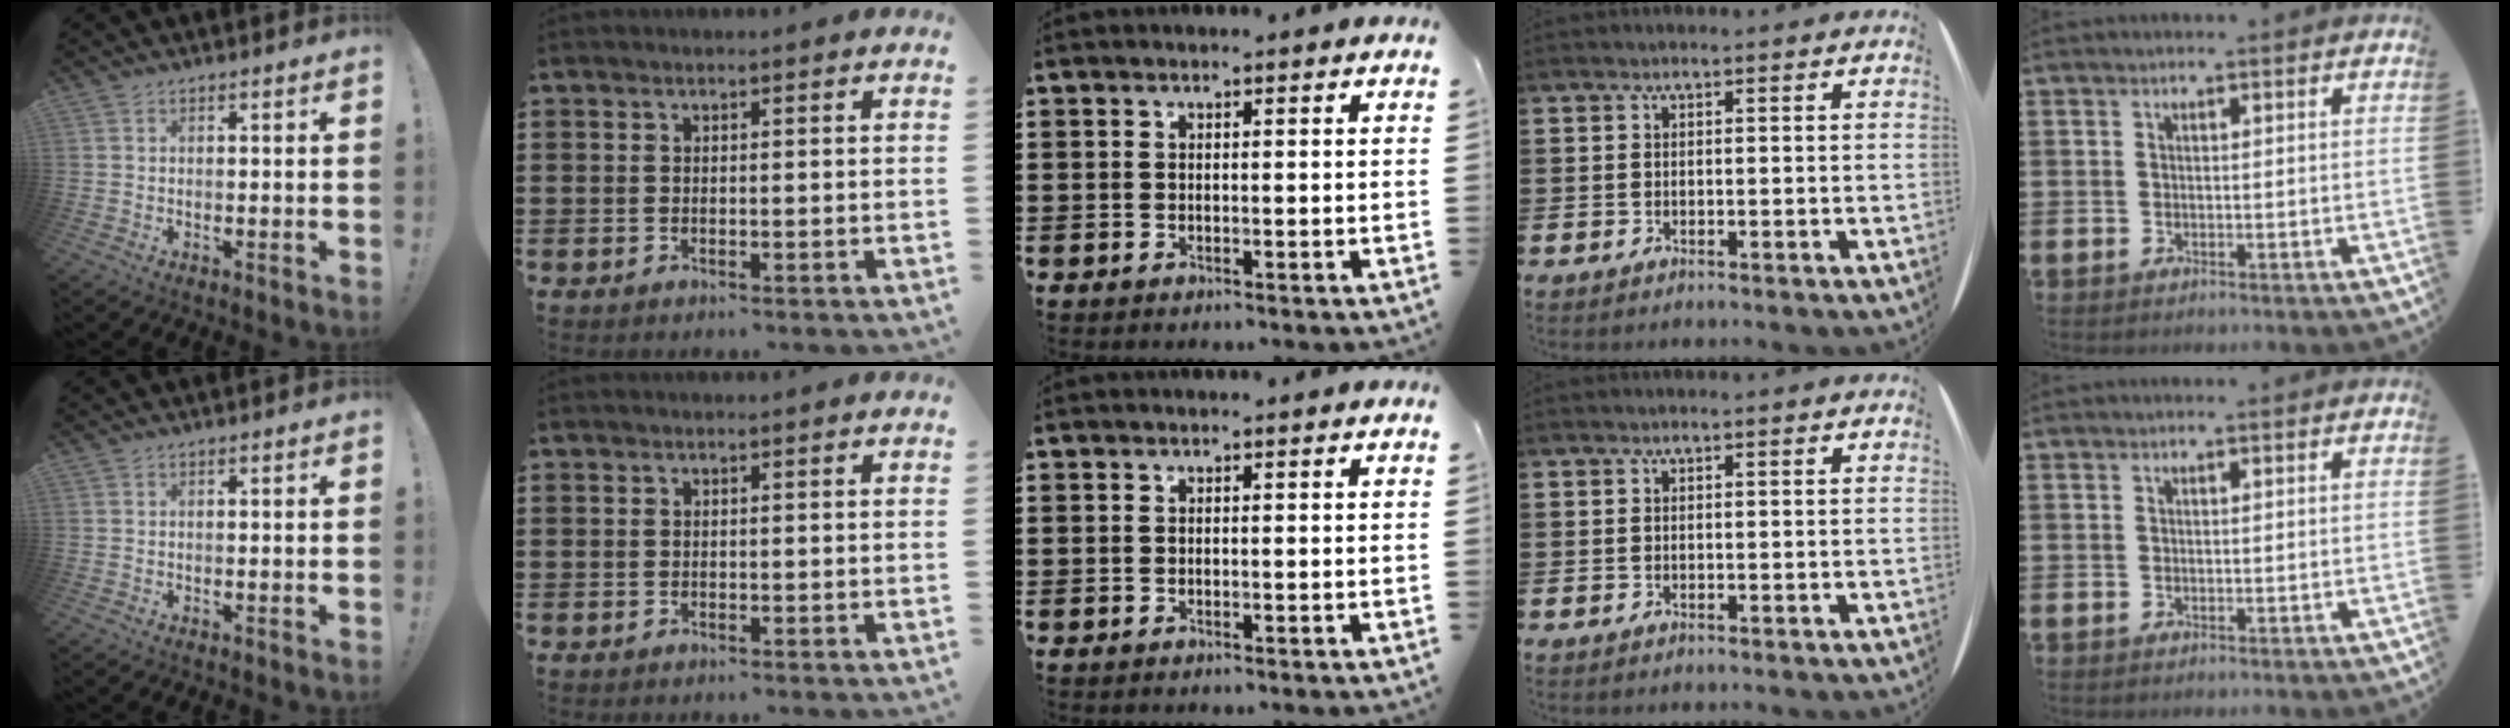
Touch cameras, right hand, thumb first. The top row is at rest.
{}